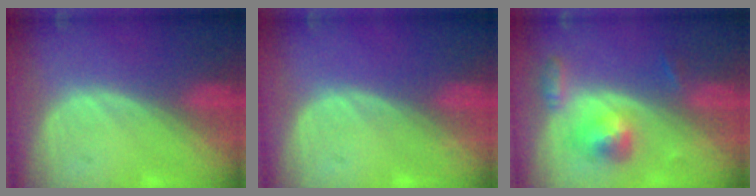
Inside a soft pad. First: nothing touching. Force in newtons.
{"total": 0.0}
{"total": 5.2, "press": 4.9, "slide": 1.7}